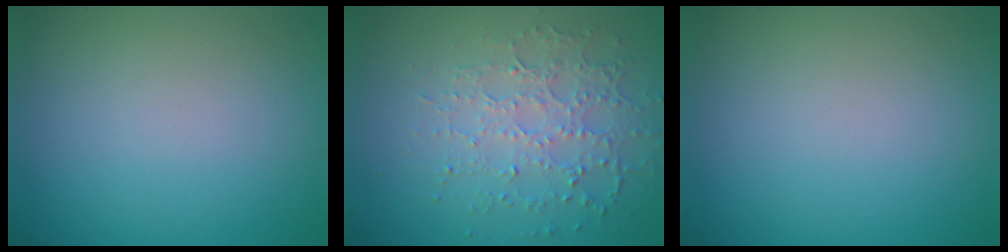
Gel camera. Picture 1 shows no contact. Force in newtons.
{"total": 3.8, "press": 3.4, "slide": 1.7}
{"total": 0.0}